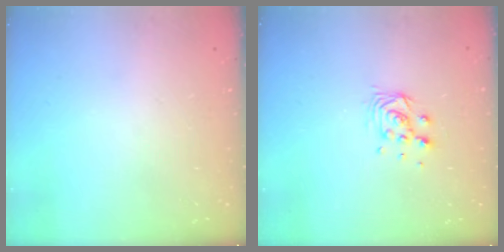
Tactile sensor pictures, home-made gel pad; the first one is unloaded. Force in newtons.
{"total": 7.0, "press": 7.0, "slide": 0.5}